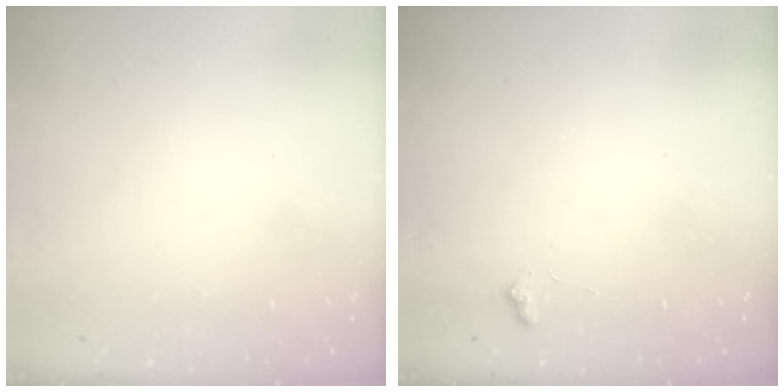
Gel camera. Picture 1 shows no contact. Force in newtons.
{"total": 4.4, "press": 4.4, "slide": 0.7}